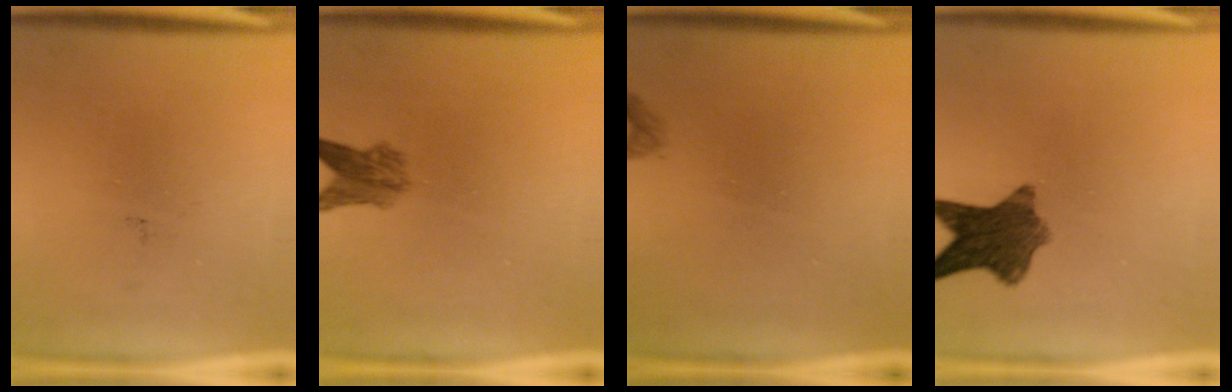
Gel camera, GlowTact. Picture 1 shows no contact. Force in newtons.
{"total": 3.7}
{"total": 0.8}
{"total": 8.5}